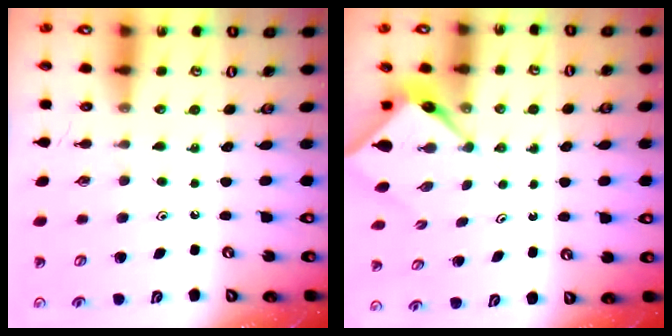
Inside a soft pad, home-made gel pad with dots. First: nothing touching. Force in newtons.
{"total": 3.5, "press": 3.5, "slide": 0.3}